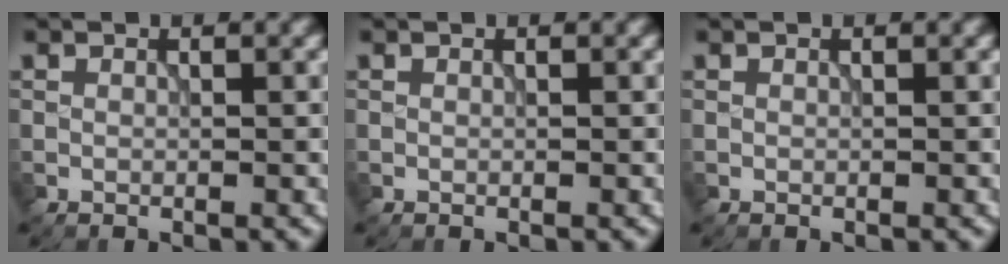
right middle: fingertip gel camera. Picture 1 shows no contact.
{"total": 0.0}
{"total": 0.0}